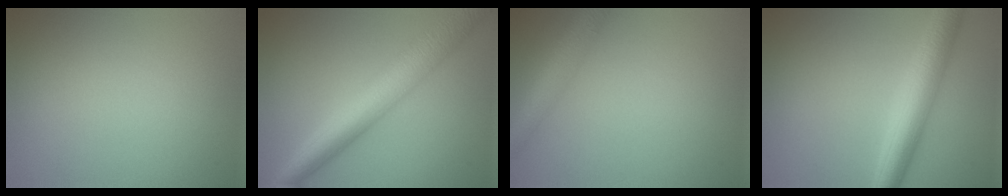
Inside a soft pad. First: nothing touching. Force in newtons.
{"total": 7.2, "press": 7.2, "slide": 0.1}
{"total": 4.0, "press": 4.0, "slide": 0.3}
{"total": 5.2, "press": 5.2, "slide": 0.0}